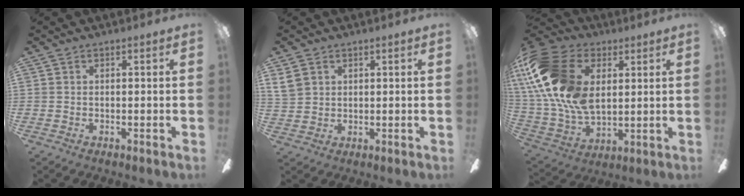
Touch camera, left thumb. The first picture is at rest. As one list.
[{"total": 4.4, "force": [2.1, 3.4, 1.8], "torque": [-0.035, 0.004, 0.043]}, {"total": 22.8, "force": [6.1, 15.0, 16.2], "torque": [-0.369, -0.009, 0.108]}]